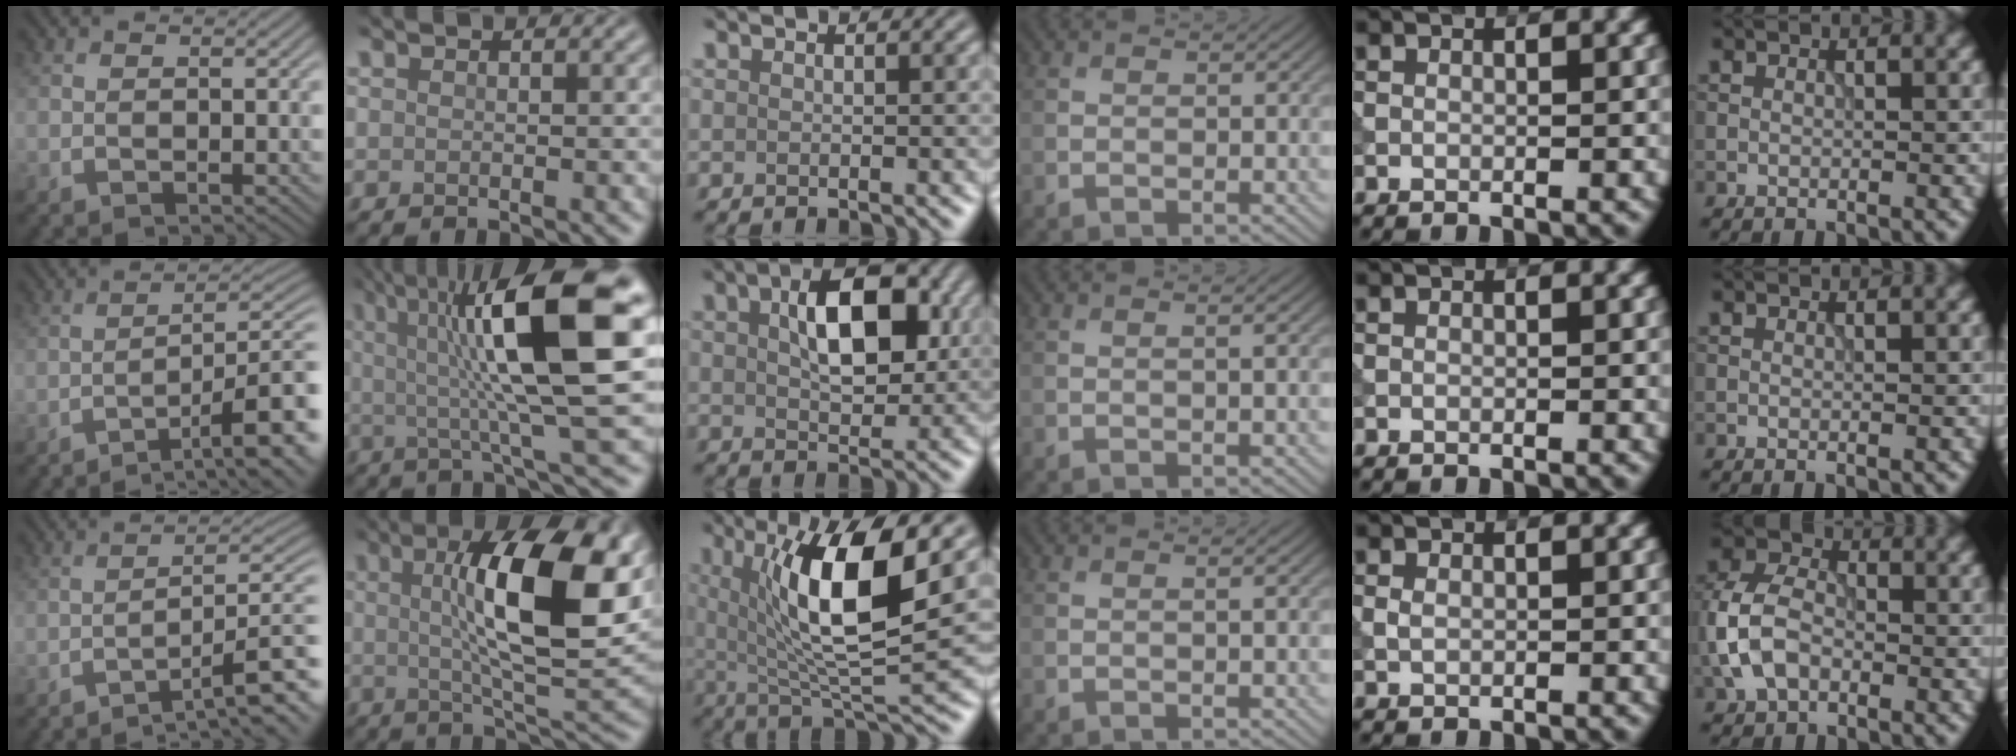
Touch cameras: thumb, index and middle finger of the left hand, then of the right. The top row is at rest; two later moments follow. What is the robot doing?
{"motion": "dispense", "object": "syringe"}